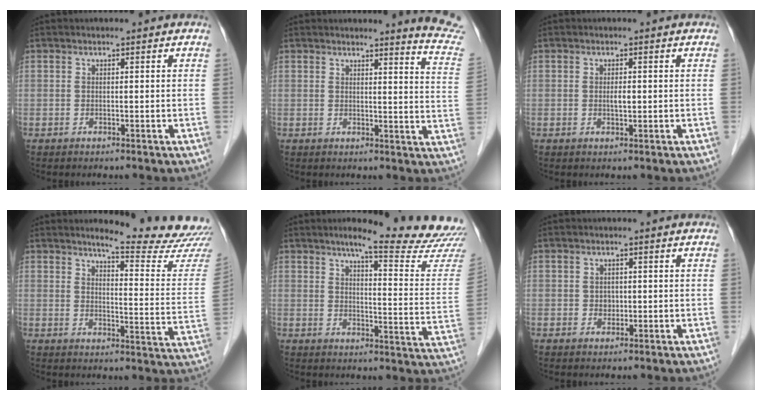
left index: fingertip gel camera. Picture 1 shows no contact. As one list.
[{"total": 8.9, "force": [8.6, -1.2, 1.6], "torque": [-0.014, -0.088, 0.071]}, {"total": 1.3, "force": [0.0, 0.4, 1.3], "torque": [-0.024, 0.000, 0.001]}, {"total": 15.6, "force": [14.9, -0.8, 4.5], "torque": [-0.056, -0.107, 0.166]}, {"total": 17.5, "force": [15.9, -0.6, 7.2], "torque": [-0.095, -0.087, 0.181]}, {"total": 1.4, "force": [-0.1, 1.2, 0.7], "torque": [-0.013, 0.001, 0.001]}]